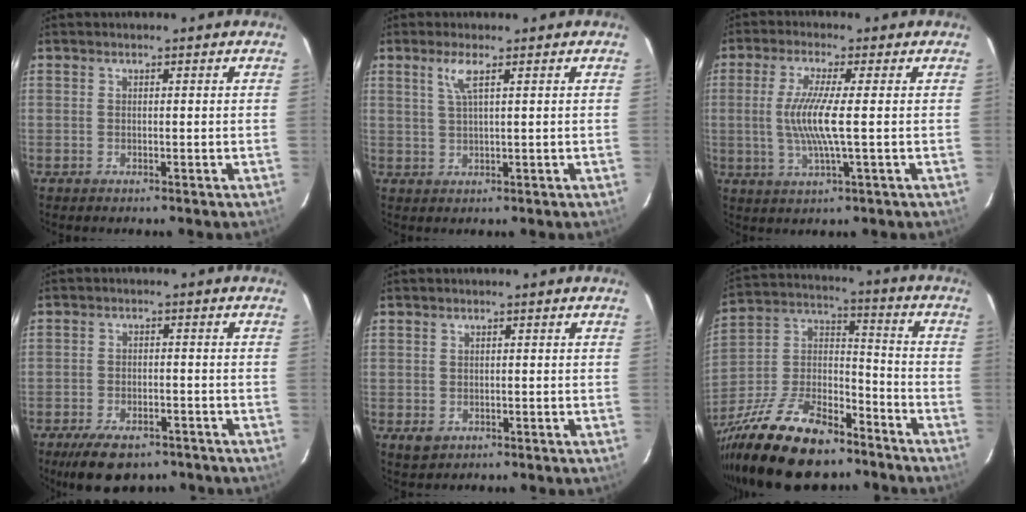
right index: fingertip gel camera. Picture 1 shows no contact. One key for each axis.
{"total": 3.0, "fx": 1.5, "fy": -0.1, "fz": 2.6, "tx": -0.056, "ty": 0.000, "tz": 0.033}
{"total": 7.8, "fx": -0.2, "fy": -0.1, "fz": 7.8, "tx": -0.159, "ty": -0.008, "tz": -0.003}
{"total": 10.3, "fx": -7.5, "fy": 4.7, "fz": 5.3, "tx": -0.117, "ty": -0.006, "tz": -0.111}
{"total": 2.5, "fx": -0.6, "fy": 2.3, "fz": 0.9, "tx": -0.018, "ty": -0.002, "tz": -0.005}
{"total": 22.6, "fx": -15.9, "fy": 10.0, "fz": 12.6, "tx": -0.266, "ty": 0.006, "tz": -0.268}